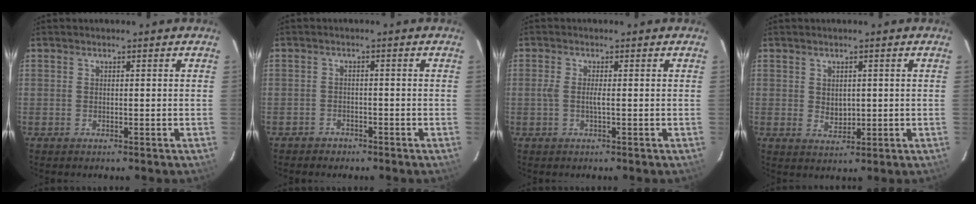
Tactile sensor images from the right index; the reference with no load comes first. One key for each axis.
{"total": 2.8, "fx": -2.1, "fy": 1.8, "fz": 0.1, "tx": -0.012, "ty": 0.009, "tz": -0.032}
{"total": 2.1, "fx": -0.3, "fy": 0.0, "fz": 2.0, "tx": -0.040, "ty": -0.001, "tz": -0.009}
{"total": 3.2, "fx": 0.3, "fy": 2.4, "fz": 2.0, "tx": -0.029, "ty": -0.002, "tz": 0.010}